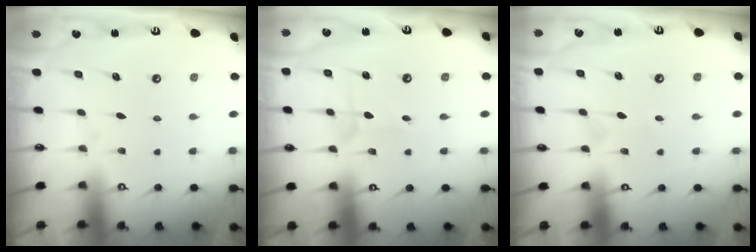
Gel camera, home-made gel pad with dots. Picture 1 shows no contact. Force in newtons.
{"total": 2.9, "press": 2.9, "slide": 0.3}
{"total": 1.5, "press": 1.4, "slide": 0.1}